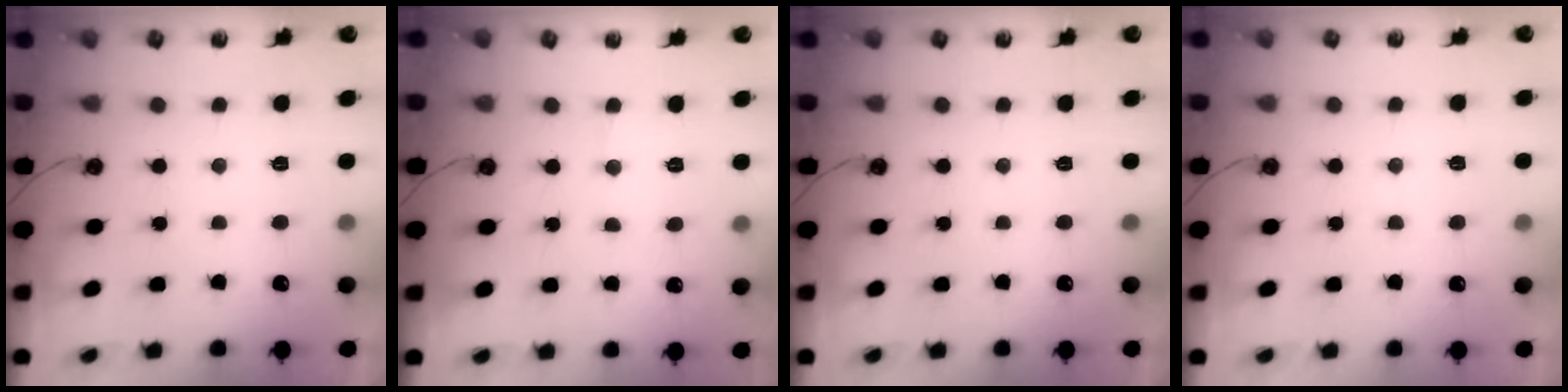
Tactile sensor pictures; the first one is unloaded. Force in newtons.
{"total": 6.3, "press": 6.3, "slide": 0.7}
{"total": 0.0}
{"total": 5.9, "press": 5.9, "slide": 0.6}